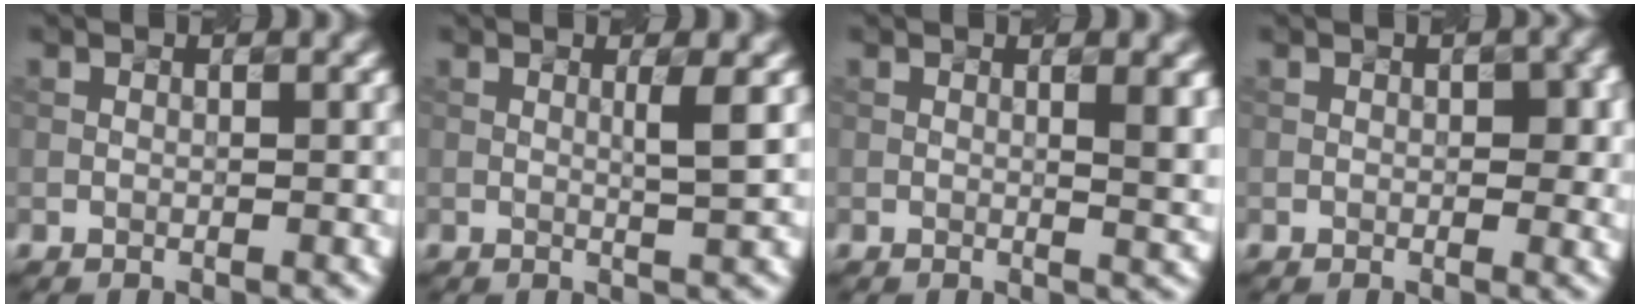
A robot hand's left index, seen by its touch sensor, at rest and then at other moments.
{"total": 1.9, "force": [0.2, 0.2, 1.9], "torque": [-0.029, 0.001, 0.005]}
{"total": 3.6, "force": [0.8, 1.1, 3.3], "torque": [-0.033, 0.002, 0.017]}
{"total": 2.5, "force": [0.2, 1.2, 2.2], "torque": [-0.026, 0.000, 0.009]}